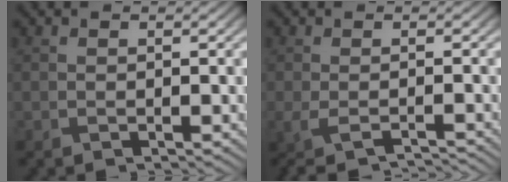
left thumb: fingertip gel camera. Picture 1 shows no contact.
{"total": 3.2, "force": [-2.0, 0.7, 2.4], "torque": [-0.047, -0.015, -0.039]}